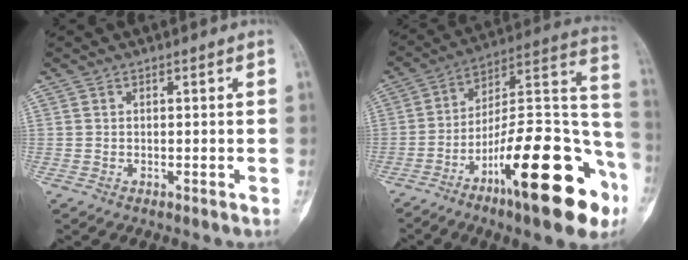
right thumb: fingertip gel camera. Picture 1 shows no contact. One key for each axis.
{"total": 26.8, "fx": -12.5, "fy": 7.7, "fz": 22.4, "tx": -0.286, "ty": 0.075, "tz": -0.193}